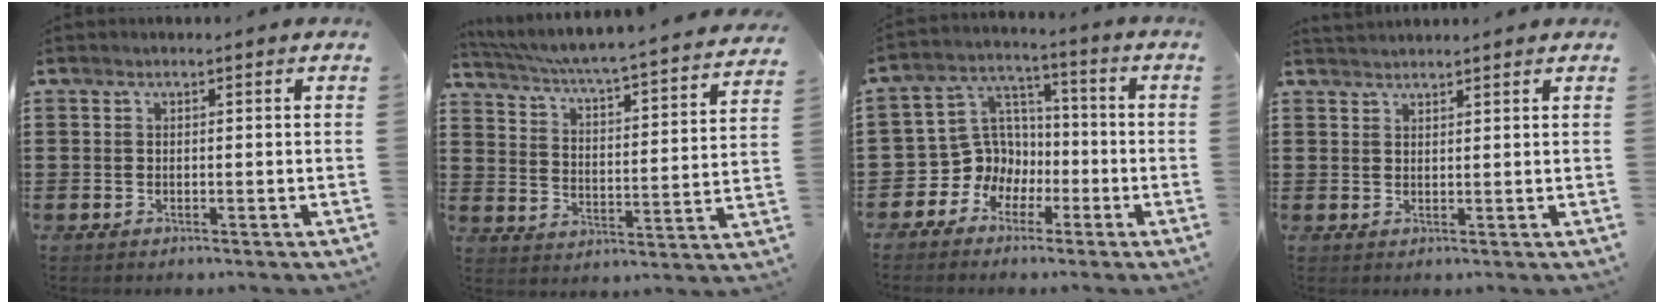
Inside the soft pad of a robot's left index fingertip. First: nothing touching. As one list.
[{"total": 4.3, "force": [3.8, -0.6, 1.8], "torque": [-0.056, -0.045, 0.054]}, {"total": 8.3, "force": [-2.2, 7.7, 2.1], "torque": [-0.089, 0.000, -0.045]}, {"total": 1.6, "force": [1.6, 0.1, 0.1], "torque": [-0.006, 0.002, 0.032]}]